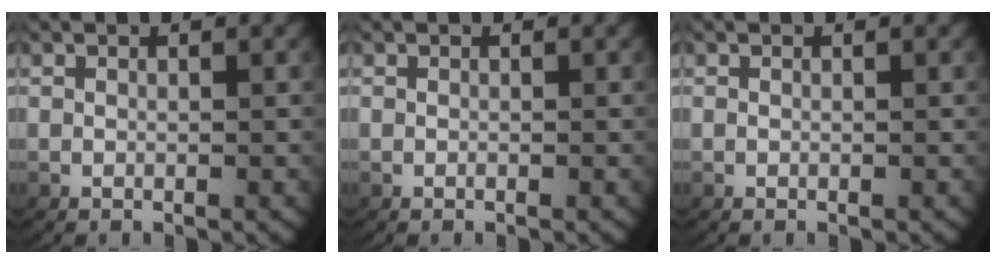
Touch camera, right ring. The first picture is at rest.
{"total": 0.0}
{"total": 0.0}